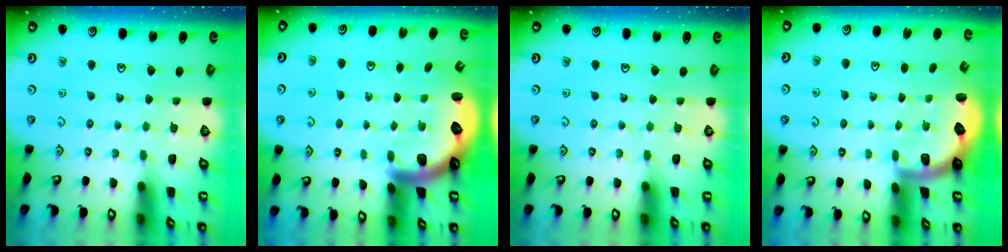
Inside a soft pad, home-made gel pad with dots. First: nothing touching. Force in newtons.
{"total": 3.8, "press": 3.8, "slide": 0.6}
{"total": 0.0}
{"total": 2.0, "press": 2.0, "slide": 0.5}